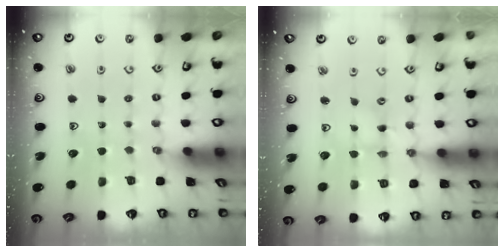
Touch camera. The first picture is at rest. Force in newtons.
{"total": 1.1, "press": 1.1, "slide": 0.1}